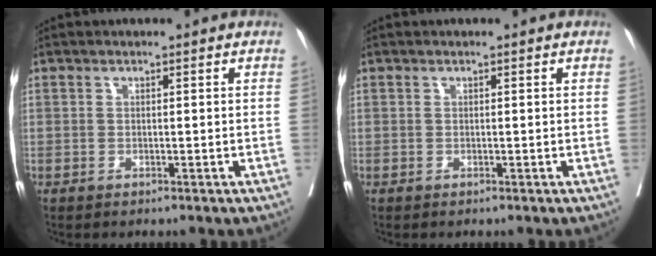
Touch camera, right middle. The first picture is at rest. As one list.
[{"total": 0.0}]